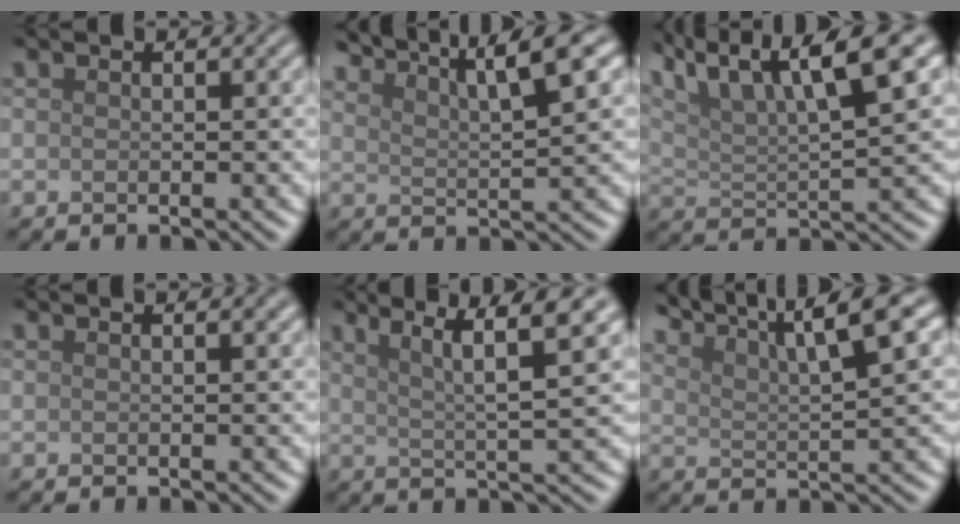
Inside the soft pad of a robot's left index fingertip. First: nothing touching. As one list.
[{"total": 7.3, "force": [5.8, 1.2, 4.2], "torque": [-0.055, 0.018, 0.076]}, {"total": 10.5, "force": [6.3, 3.1, 7.8], "torque": [-0.144, 0.017, 0.110]}, {"total": 0.6, "force": [0.4, 0.1, 0.5], "torque": [-0.005, 0.001, 0.006]}, {"total": 6.1, "force": [3.4, 0.7, 5.0], "torque": [-0.077, 0.008, 0.061]}, {"total": 8.6, "force": [6.5, 1.7, 5.3], "torque": [-0.079, 0.024, 0.085]}]